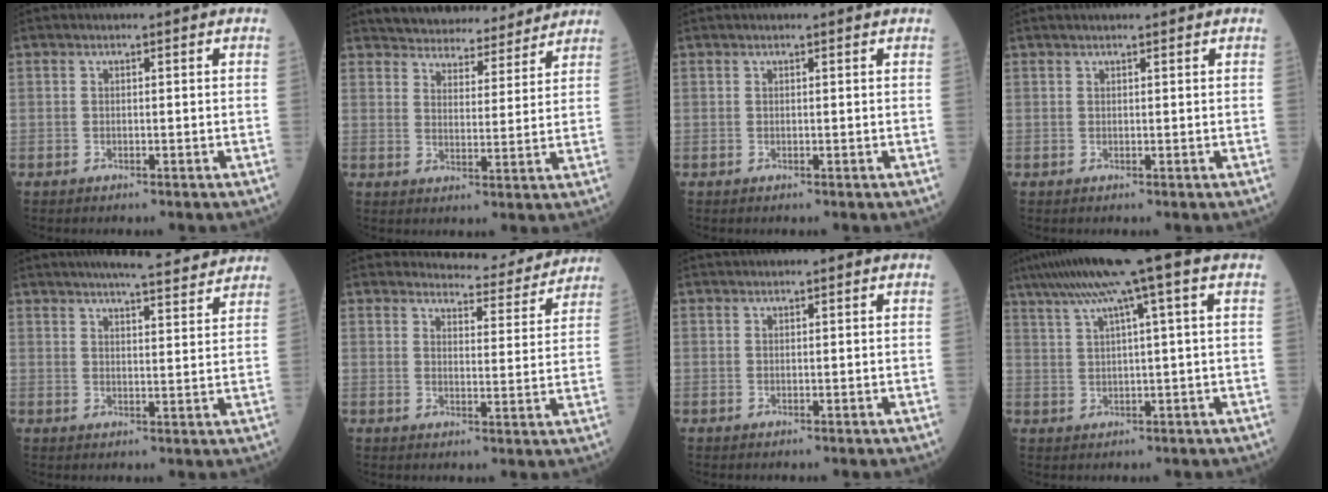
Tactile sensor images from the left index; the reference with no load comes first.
{"total": 14.6, "force": [13.7, 3.8, 3.3], "torque": [-0.032, 0.009, 0.181]}
{"total": 0.7, "force": [0.7, -0.1, 0.3], "torque": [-0.006, 0.007, 0.013]}
{"total": 2.4, "force": [2.1, 0.2, 1.3], "torque": [-0.012, 0.025, 0.032]}
{"total": 12.9, "force": [11.5, 1.4, 5.7], "torque": [-0.079, 0.011, 0.145]}
{"total": 8.9, "force": [8.7, 1.4, 0.7], "torque": [-0.002, -0.014, 0.102]}
{"total": 0.6, "force": [0.4, 0.0, 0.5], "torque": [-0.011, 0.012, 0.012]}
{"total": 11.4, "force": [7.0, -1.3, 9.0], "torque": [-0.152, 0.039, 0.104]}